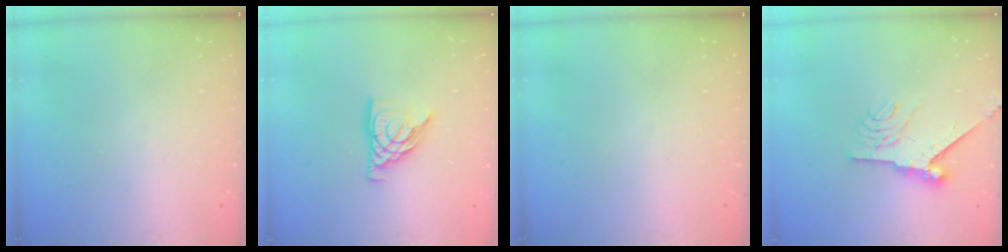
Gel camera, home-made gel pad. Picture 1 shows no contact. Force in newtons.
{"total": 11.1, "press": 11.0, "slide": 1.0}
{"total": 0.0}
{"total": 9.6, "press": 9.5, "slide": 1.0}